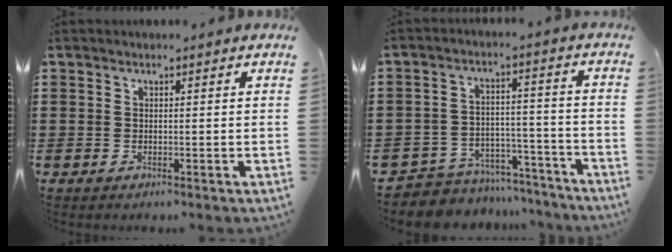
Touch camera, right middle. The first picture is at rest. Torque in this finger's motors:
{"motor_torque": [1.07, -0.80, 0.20, 0.04]}